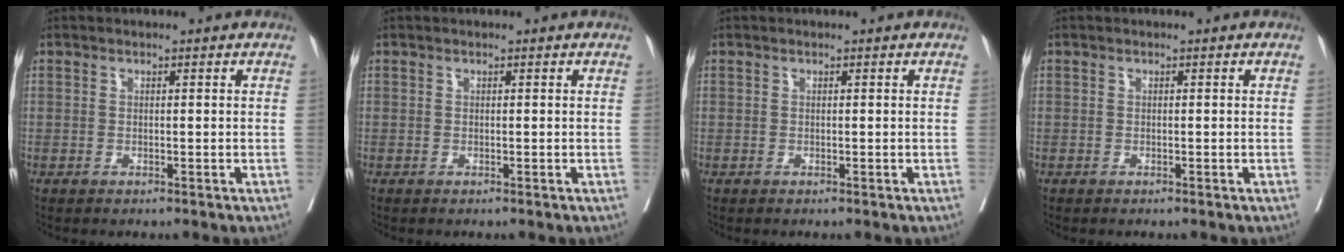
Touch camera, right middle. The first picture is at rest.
{"total": 0.0}
{"total": 0.0}
{"total": 0.0}